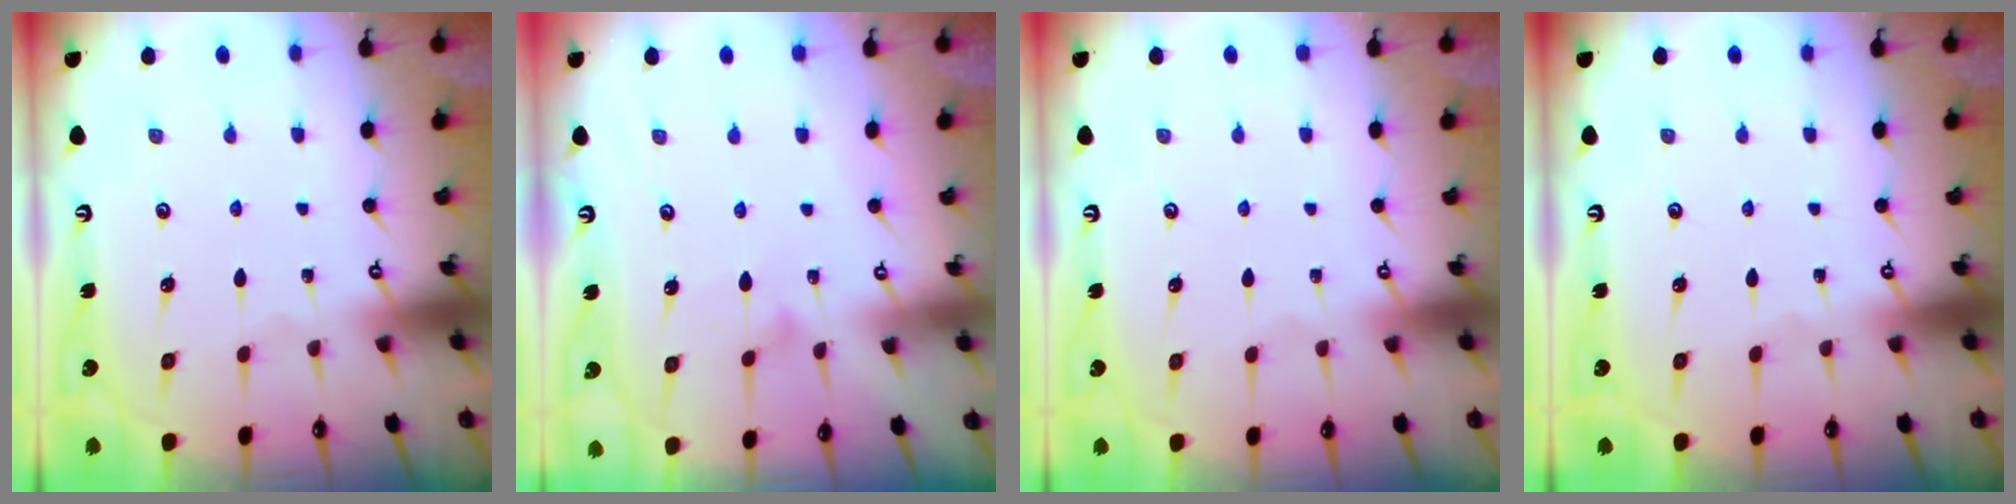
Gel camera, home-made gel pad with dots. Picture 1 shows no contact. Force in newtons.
{"total": 7.5, "press": 7.5, "slide": 0.4}
{"total": 3.9, "press": 3.9, "slide": 0.1}
{"total": 0.0}